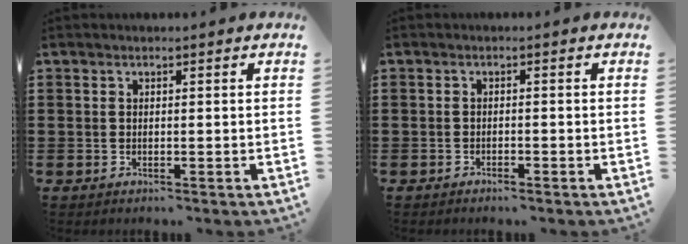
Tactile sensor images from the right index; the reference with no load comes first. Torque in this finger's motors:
{"motor_torque": [0.22, -0.02, 0.09, 0.02]}